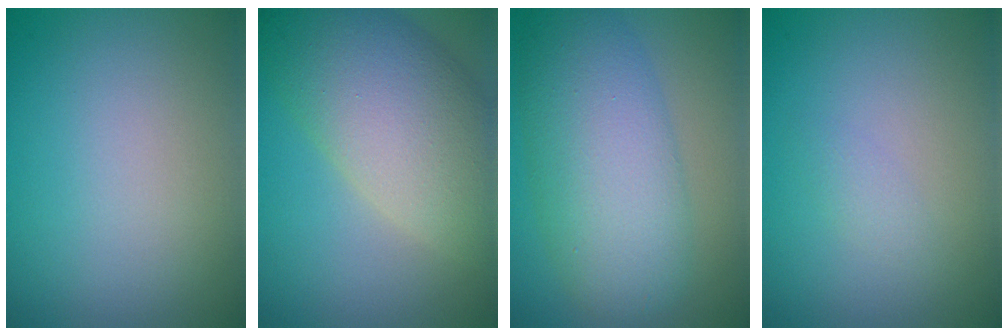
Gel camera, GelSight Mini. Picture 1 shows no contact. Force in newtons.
{"total": 9.9, "press": 9.9, "slide": 0.7}
{"total": 7.9, "press": 7.9, "slide": 0.4}
{"total": 0.9, "press": 0.9, "slide": 0.0}